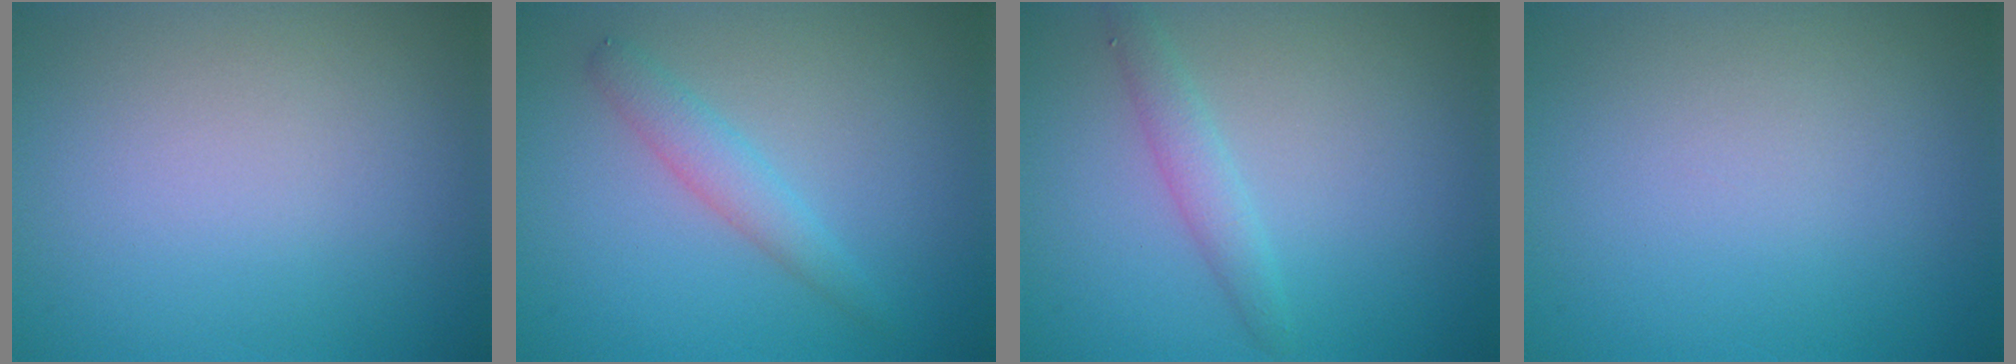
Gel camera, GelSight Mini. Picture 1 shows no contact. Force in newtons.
{"total": 2.3, "press": 2.3, "slide": 0.1}
{"total": 1.9, "press": 1.9, "slide": 0.1}
{"total": 0.0}